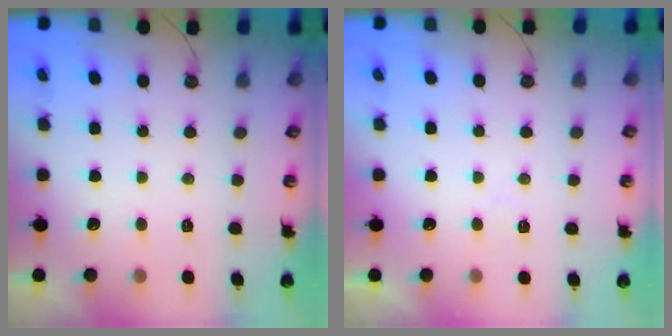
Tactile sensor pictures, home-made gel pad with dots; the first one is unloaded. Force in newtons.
{"total": 4.3, "press": 4.3, "slide": 0.8}